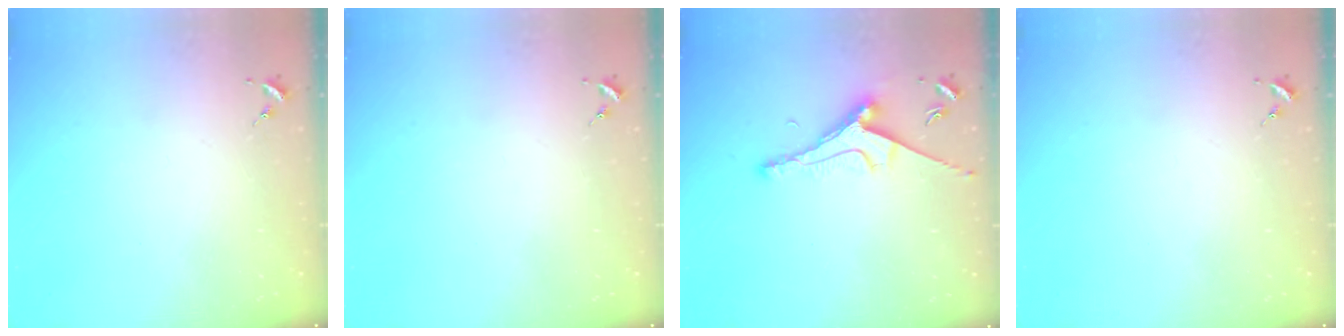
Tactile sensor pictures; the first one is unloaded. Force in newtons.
{"total": 0.0}
{"total": 7.5, "press": 7.4, "slide": 0.9}
{"total": 0.0}